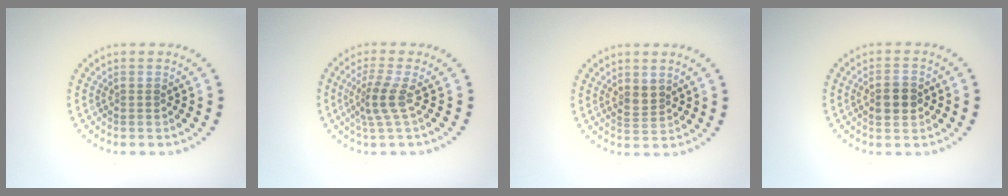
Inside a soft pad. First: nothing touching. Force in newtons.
{"total": 2.6, "press": 1.8, "slide": 1.8}
{"total": 1.6, "press": 1.4, "slide": 0.8}
{"total": 2.9, "press": 2.9, "slide": 0.2}